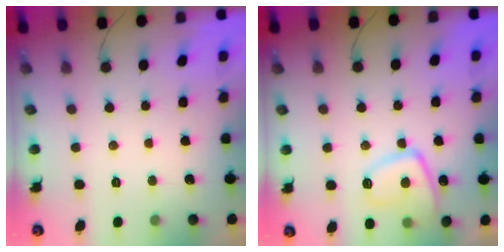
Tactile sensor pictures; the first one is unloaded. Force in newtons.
{"total": 9.9, "press": 9.9, "slide": 0.9}